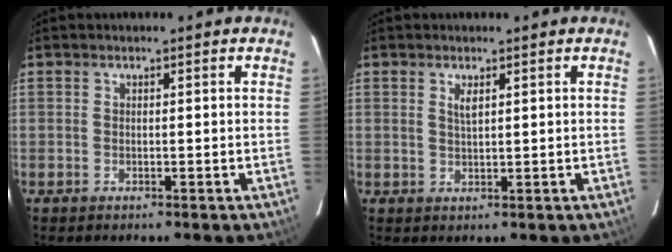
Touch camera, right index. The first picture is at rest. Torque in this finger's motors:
{"motor_torque": [-0.19, -0.01, 0.05, 0.03]}